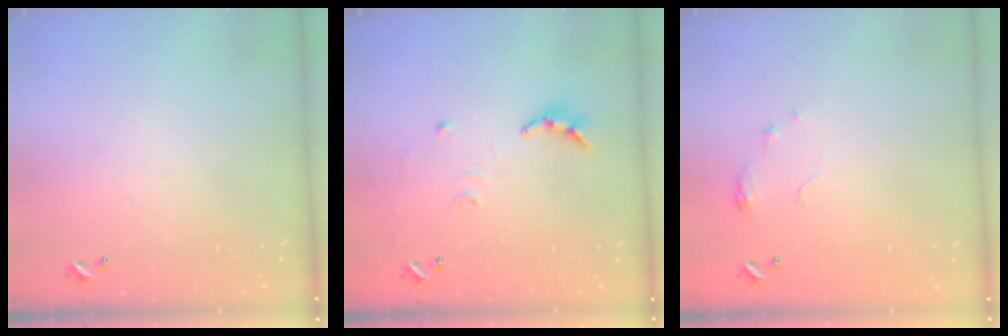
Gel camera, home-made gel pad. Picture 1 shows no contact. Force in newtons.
{"total": 9.0, "press": 9.0, "slide": 0.5}
{"total": 4.5, "press": 4.5, "slide": 0.6}